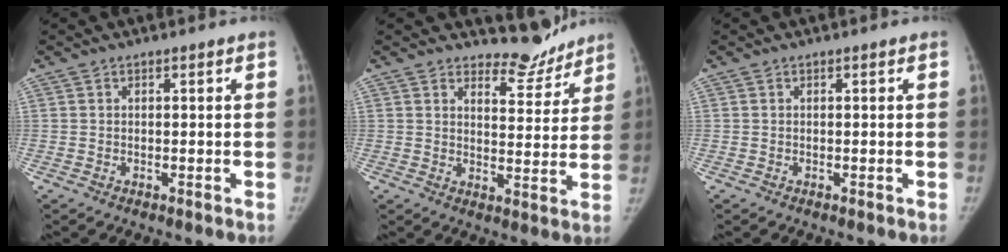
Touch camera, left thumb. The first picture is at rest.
{"total": 6.3, "force": [6.0, 2.1, 0.4], "torque": [0.022, -0.060, 0.086]}
{"total": 0.0}